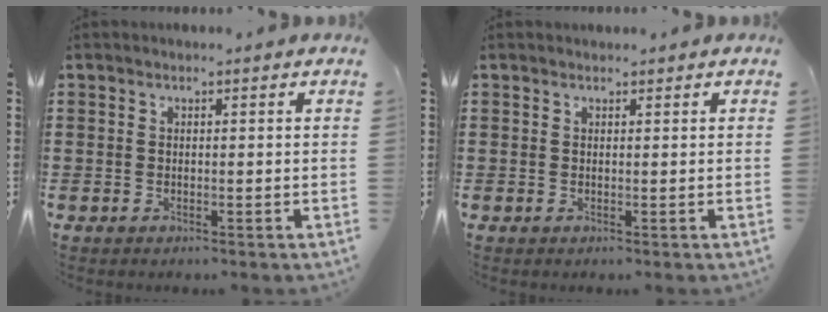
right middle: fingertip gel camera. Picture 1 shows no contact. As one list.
[{"total": 0.6, "force": [0.4, 0.4, -0.1], "torque": [0.007, -0.004, 0.007]}]